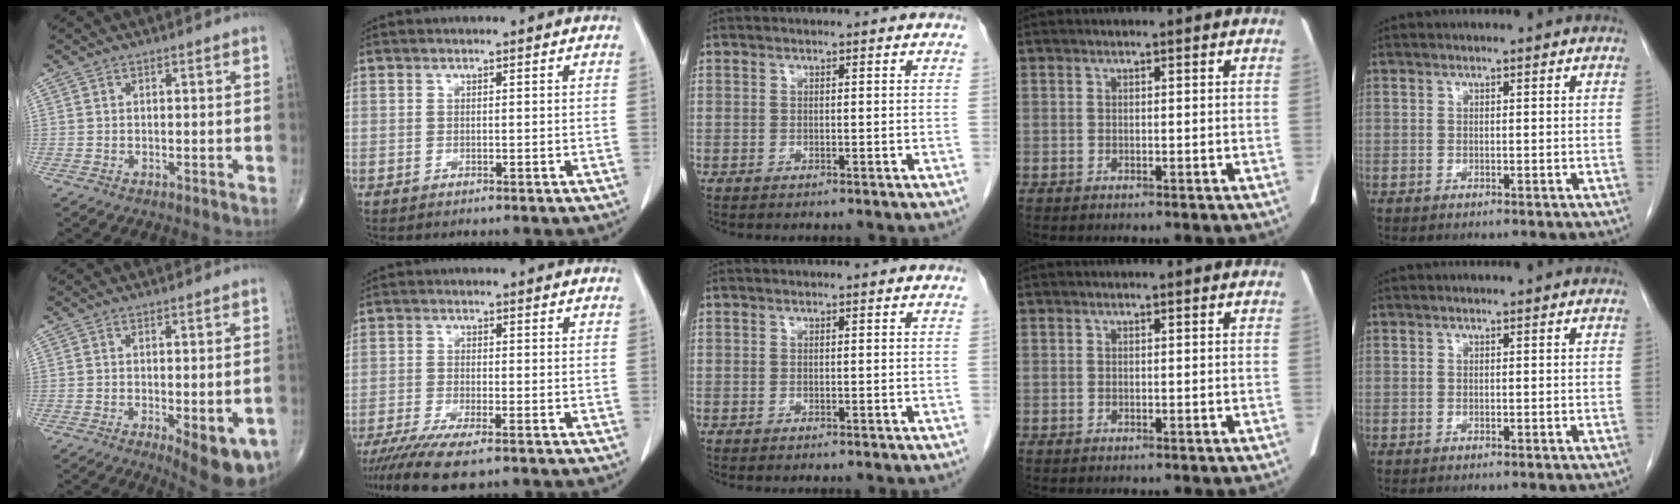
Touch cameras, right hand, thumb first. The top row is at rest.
{"thumb": {"total": 10.5, "force": [-3.9, 3.8, 9.0], "torque": [-0.107, -0.008, -0.046]}, "index": {"total": 8.7, "force": [-6.7, 1.2, 5.5], "torque": [-0.088, -0.020, -0.108]}}